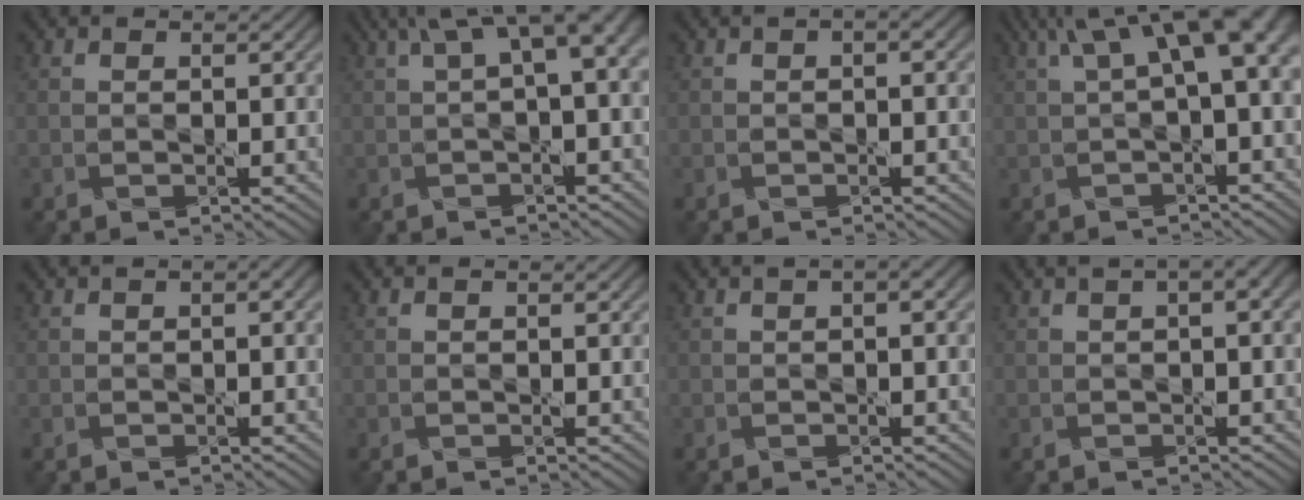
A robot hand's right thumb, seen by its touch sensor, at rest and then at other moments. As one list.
[{"total": 7.3, "force": [2.3, 2.1, 6.6], "torque": [-0.101, 0.029, 0.040]}, {"total": 1.4, "force": [0.2, 0.3, 1.3], "torque": [-0.020, 0.007, -0.002]}, {"total": 8.9, "force": [2.4, 2.7, 8.1], "torque": [-0.124, 0.031, 0.040]}, {"total": 1.4, "force": [0.4, 0.4, 1.2], "torque": [-0.019, 0.002, 0.003]}, {"total": 0.0}, {"total": 2.1, "force": [0.6, 0.6, 2.0], "torque": [-0.032, 0.006, 0.004]}, {"total": 4.2, "force": [1.5, 1.4, 3.6], "torque": [-0.055, 0.017, 0.010]}]